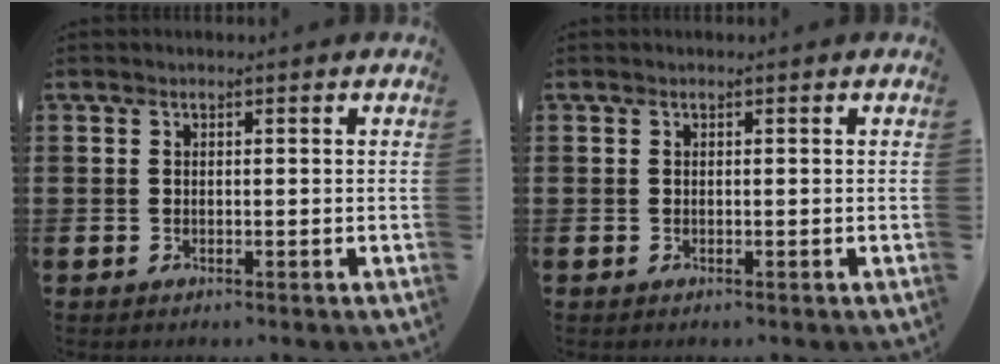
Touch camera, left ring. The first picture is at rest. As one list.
[{"total": 0.0}]